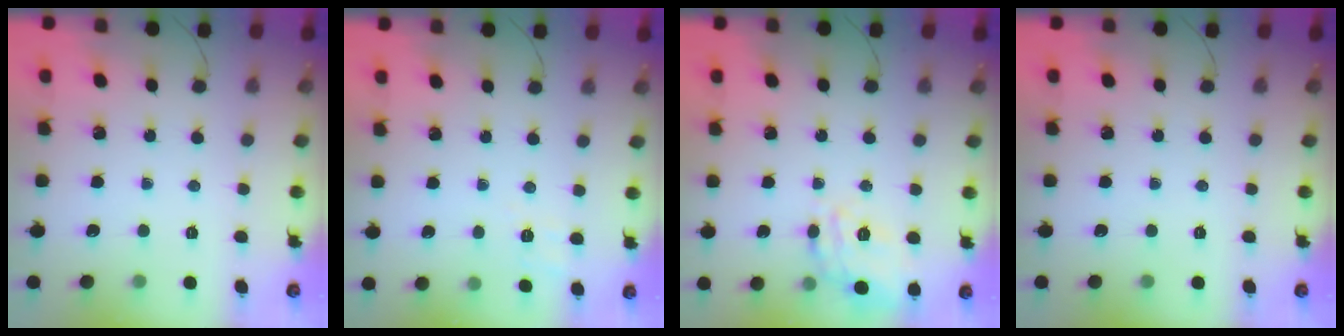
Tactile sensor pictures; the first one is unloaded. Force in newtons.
{"total": 2.3, "press": 1.4, "slide": 1.9}
{"total": 15.4, "press": 15.4, "slide": 0.5}
{"total": 0.0}